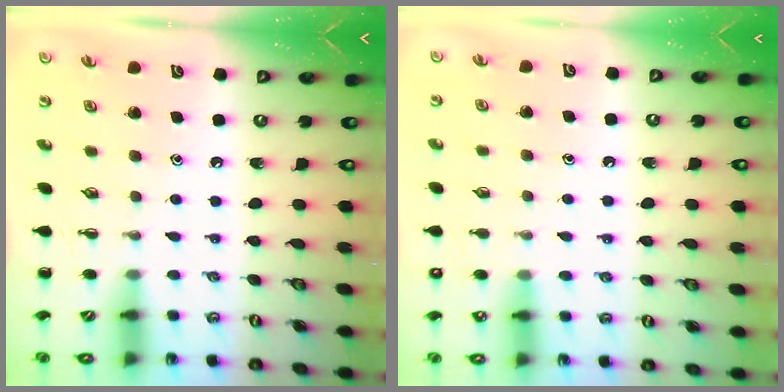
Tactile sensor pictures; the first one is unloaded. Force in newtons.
{"total": 8.8, "press": 8.5, "slide": 2.3}